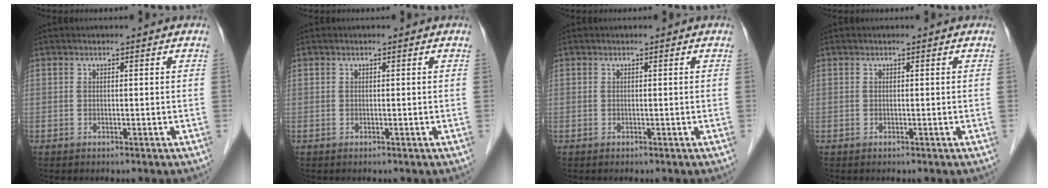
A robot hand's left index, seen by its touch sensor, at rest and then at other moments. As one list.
[{"total": 0.0}, {"total": 0.0}, {"total": 0.0}]